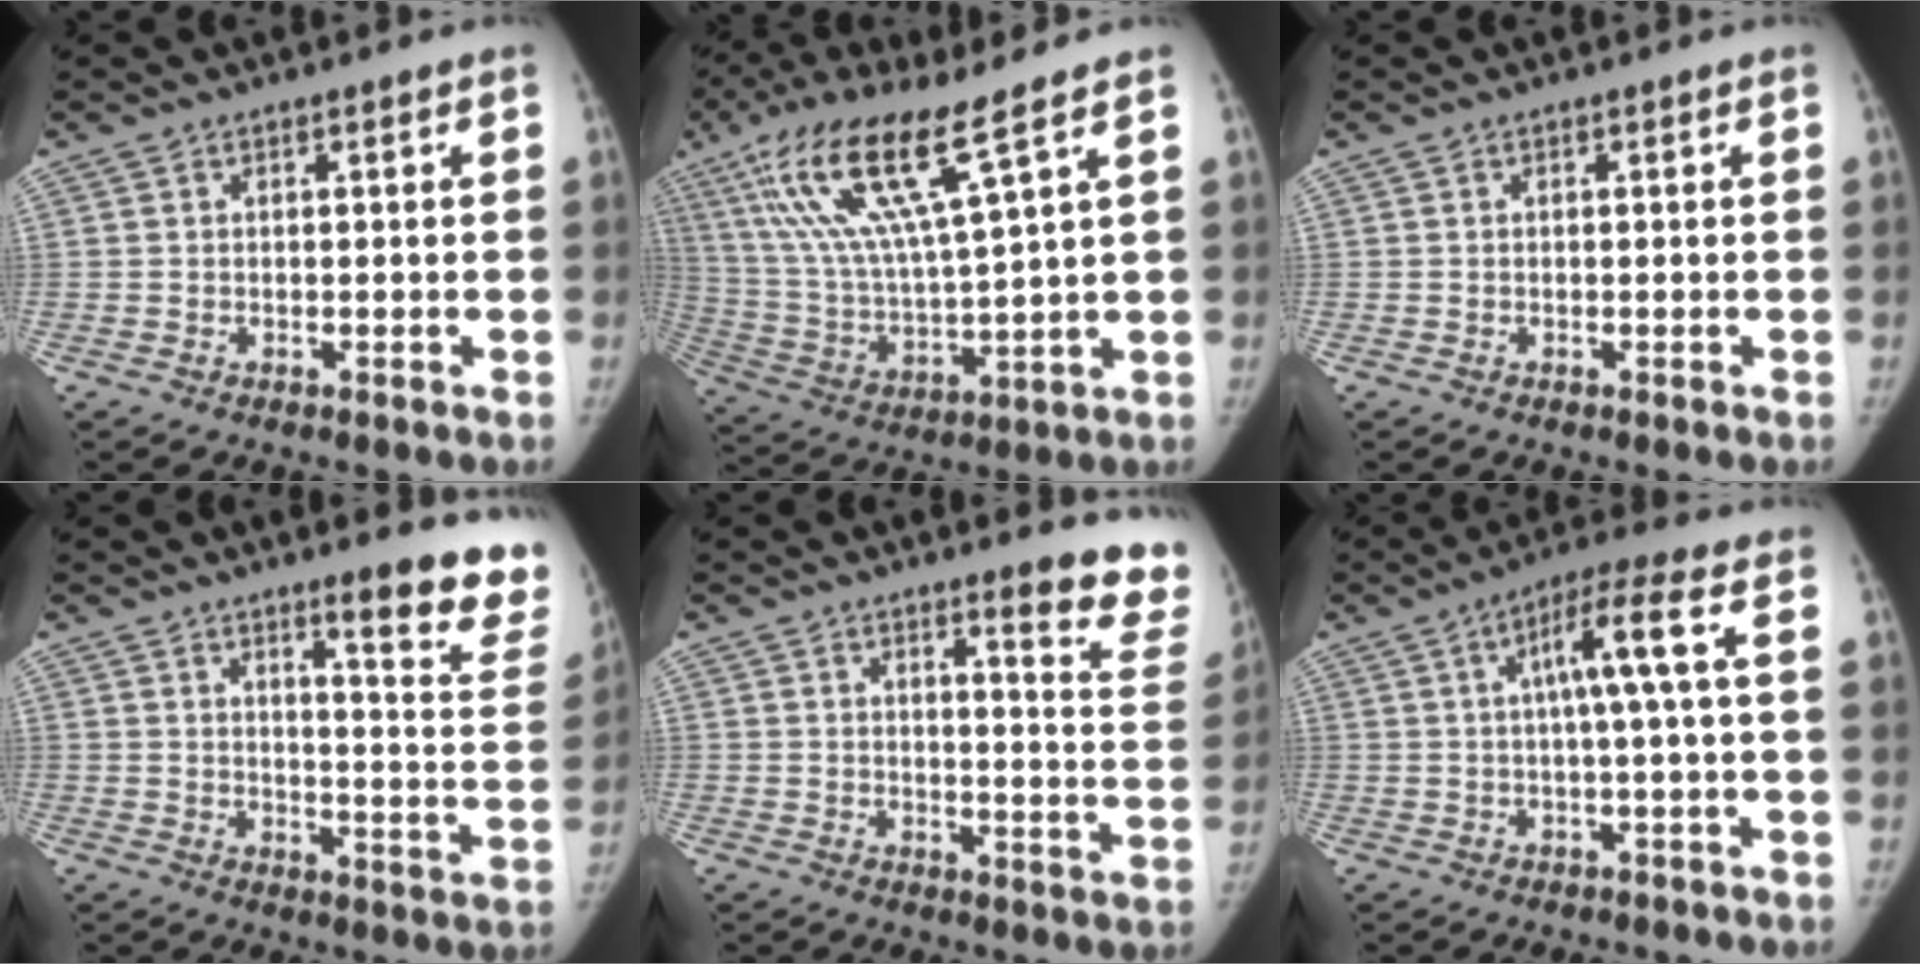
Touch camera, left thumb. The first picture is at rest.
{"total": 17.2, "force": [9.7, 1.8, 14.2], "torque": [-0.292, -0.035, 0.192]}
{"total": 0.0}
{"total": 14.7, "force": [11.0, 2.4, 9.5], "torque": [-0.081, -0.082, 0.137]}
{"total": 11.9, "force": [9.8, 1.8, 6.5], "torque": [-0.042, -0.078, 0.102]}
{"total": 7.1, "force": [1.0, -0.3, 7.1], "torque": [-0.139, 0.020, 0.017]}